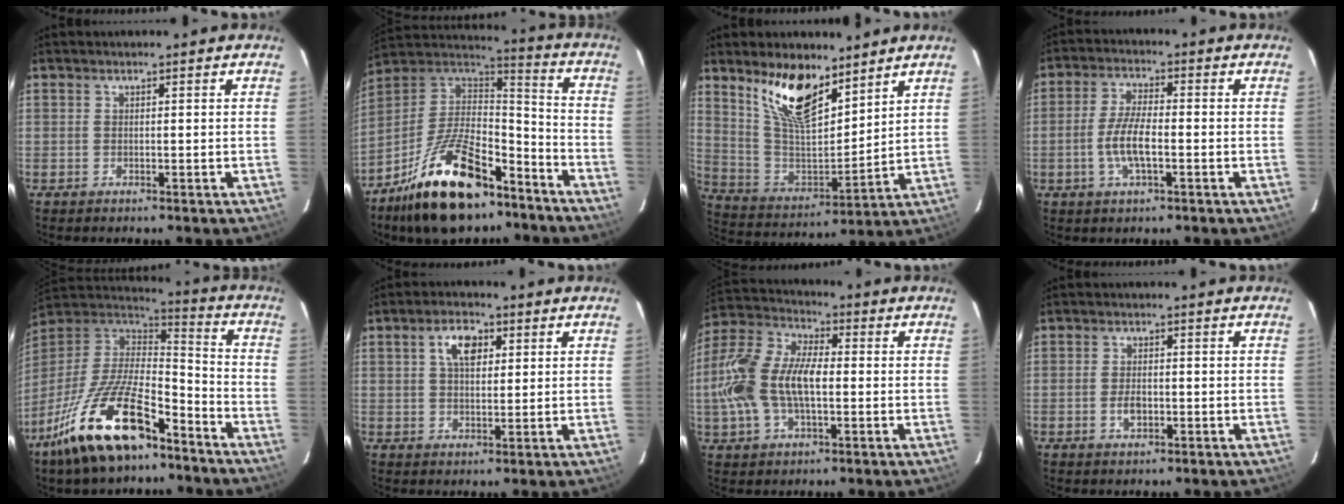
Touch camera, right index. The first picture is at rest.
{"total": 23.5, "force": [-14.6, 10.4, 15.1], "torque": [-0.293, 0.002, -0.240]}
{"total": 15.1, "force": [10.2, 5.8, 9.5], "torque": [-0.181, -0.007, 0.203]}
{"total": 7.0, "force": [-1.9, 2.1, 6.4], "torque": [-0.130, 0.003, -0.038]}
{"total": 21.9, "force": [-13.7, 8.2, 15.1], "torque": [-0.302, -0.025, -0.245]}
{"total": 5.6, "force": [2.0, 3.2, 4.2], "torque": [-0.073, 0.016, 0.037]}
{"total": 16.2, "force": [-1.4, 8.6, 13.6], "torque": [-0.289, 0.015, -0.028]}
{"total": 2.9, "force": [-0.9, 1.7, 2.2], "torque": [-0.042, 0.002, -0.014]}